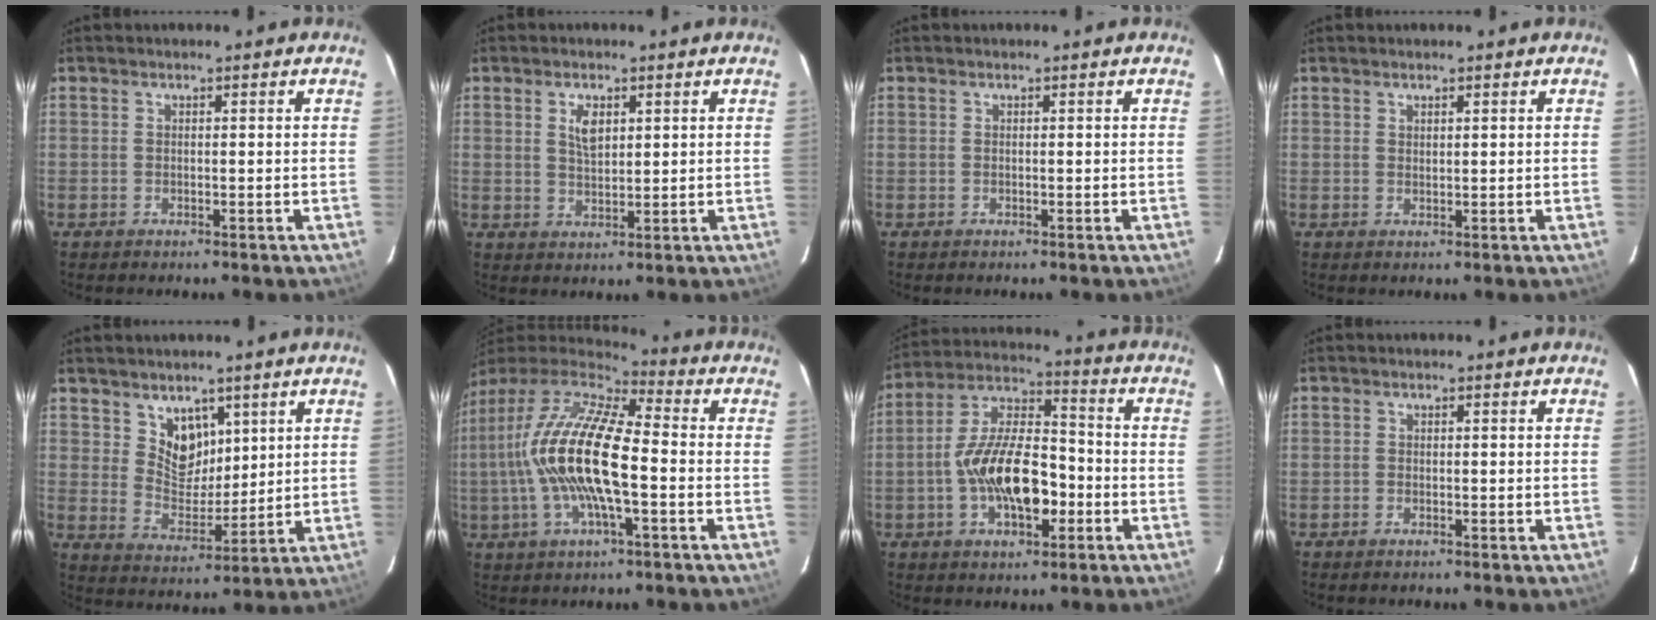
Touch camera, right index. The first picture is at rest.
{"total": 4.0, "force": [1.6, 2.0, 3.0], "torque": [-0.052, 0.003, 0.029]}
{"total": 0.0}
{"total": 0.9, "force": [0.8, 0.3, 0.4], "torque": [-0.005, 0.001, 0.015]}
{"total": 7.3, "force": [4.3, 5.2, 2.9], "torque": [-0.042, -0.001, 0.088]}
{"total": 18.8, "force": [-2.0, 5.0, 18.0], "torque": [-0.338, -0.003, -0.048]}
{"total": 15.1, "force": [-4.0, 6.8, 12.9], "torque": [-0.246, 0.012, -0.069]}
{"total": 0.6, "force": [-0.5, 0.4, 0.2], "torque": [-0.003, -0.001, -0.010]}